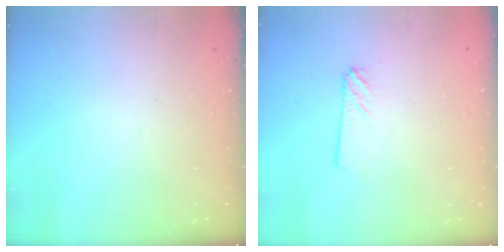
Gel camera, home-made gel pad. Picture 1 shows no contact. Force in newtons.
{"total": 2.4, "press": 2.4, "slide": 0.2}